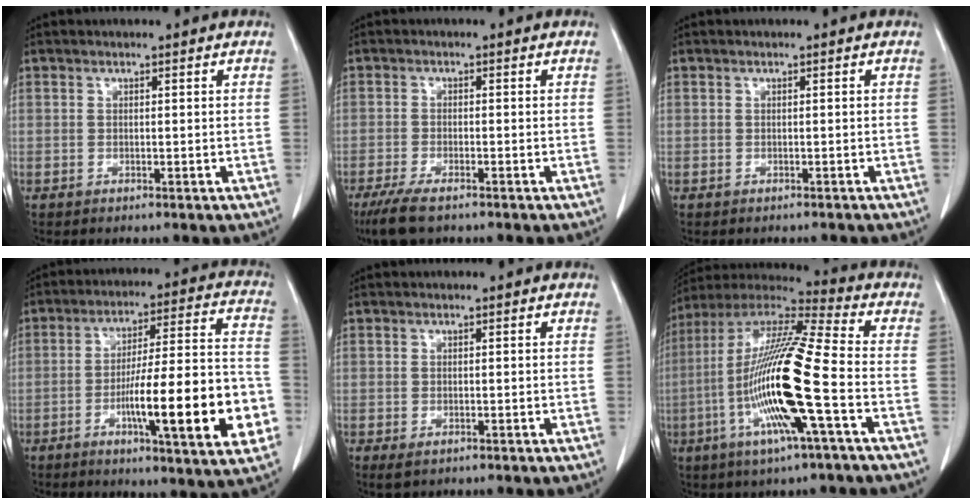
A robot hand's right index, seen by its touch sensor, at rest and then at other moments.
{"total": 5.9, "force": [-4.3, 1.2, 3.9], "torque": [-0.074, -0.016, -0.071]}
{"total": 2.1, "force": [-1.9, 0.8, 0.4], "torque": [-0.003, -0.001, -0.025]}
{"total": 20.1, "force": [-5.7, 2.2, 19.2], "torque": [-0.250, 0.007, -0.080]}
{"total": 1.5, "force": [-0.8, 0.7, 1.0], "torque": [-0.019, -0.004, -0.005]}
{"total": 19.4, "force": [-4.7, 0.5, 18.9], "torque": [-0.380, -0.010, -0.099]}